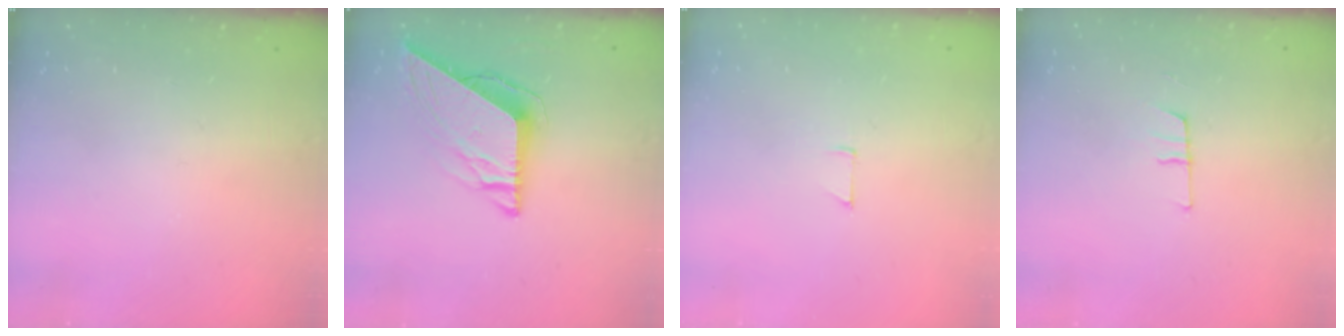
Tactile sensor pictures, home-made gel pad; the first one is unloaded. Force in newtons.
{"total": 9.8, "press": 9.7, "slide": 1.1}
{"total": 4.1, "press": 4.1, "slide": 0.3}
{"total": 7.6, "press": 7.0, "slide": 3.0}